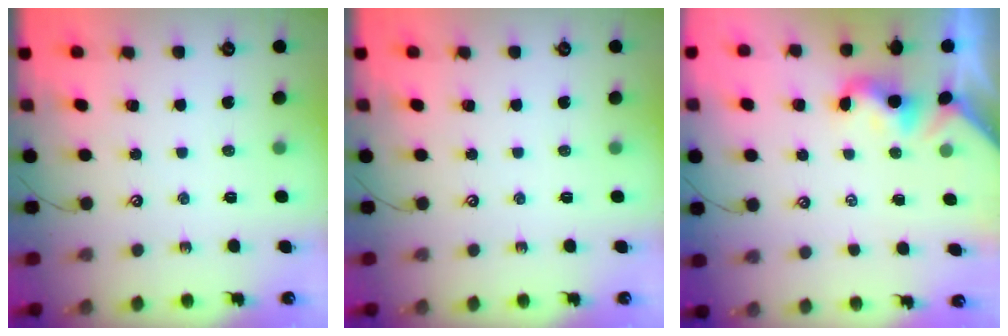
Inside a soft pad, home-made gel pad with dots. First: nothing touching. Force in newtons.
{"total": 0.0}
{"total": 2.1, "press": 2.0, "slide": 0.5}